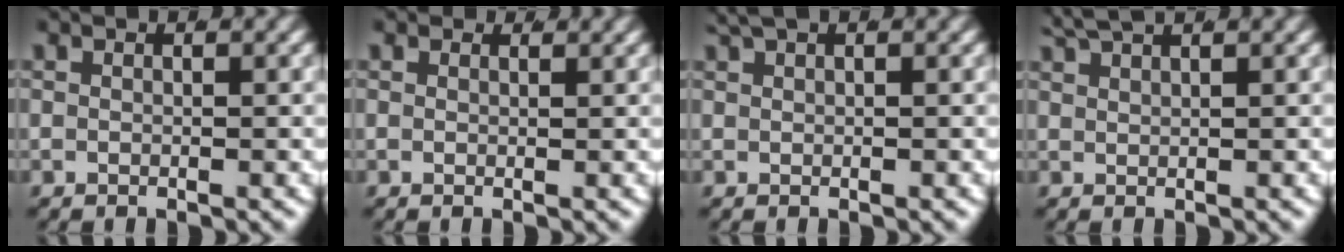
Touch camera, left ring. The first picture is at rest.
{"total": 0.7, "force": [0.6, 0.1, 0.1], "torque": [0.001, -0.005, 0.012]}
{"total": 1.3, "force": [1.1, -0.3, 0.6], "torque": [-0.010, 0.004, 0.021]}
{"total": 2.4, "force": [2.2, -0.3, 0.8], "torque": [-0.012, 0.004, 0.044]}